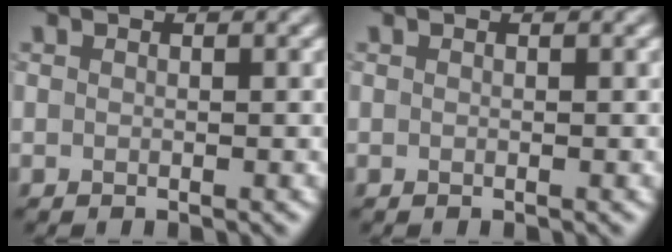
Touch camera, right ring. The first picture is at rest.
{"total": 0.0}